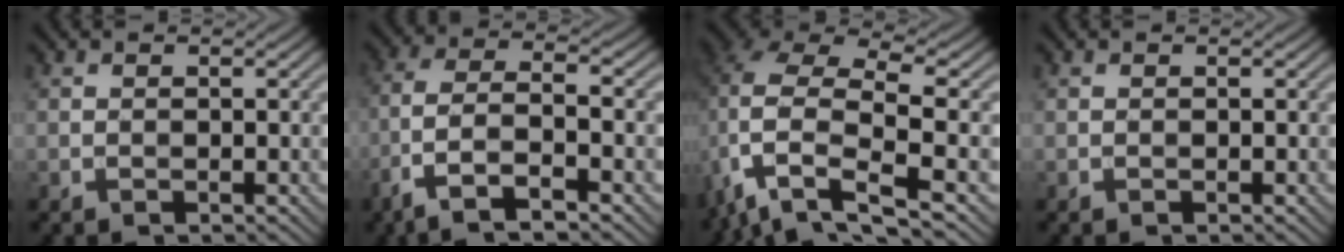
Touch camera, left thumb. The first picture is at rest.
{"total": 7.9, "force": [-4.5, 2.5, 6.0], "torque": [-0.127, 0.004, -0.096]}
{"total": 10.6, "force": [-3.9, 5.1, 8.5], "torque": [-0.193, -0.019, -0.076]}
{"total": 0.0}